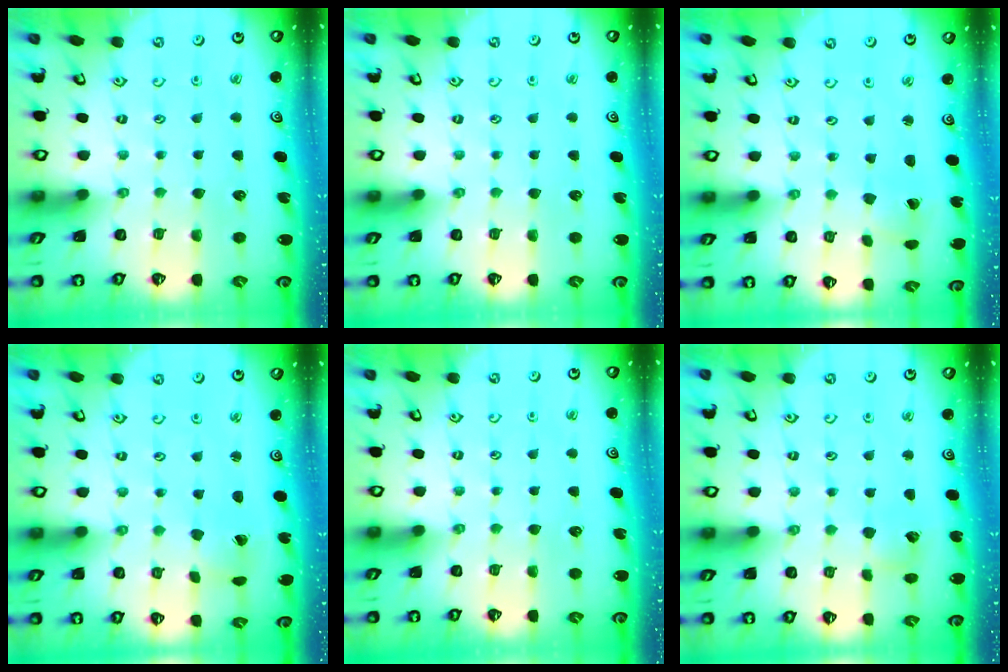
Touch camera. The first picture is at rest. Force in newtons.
{"total": 0.0}
{"total": 0.6, "press": 0.6, "slide": 0.0}
{"total": 1.7, "press": 1.7, "slide": 0.1}
{"total": 0.0}
{"total": 3.3, "press": 3.3, "slide": 0.3}